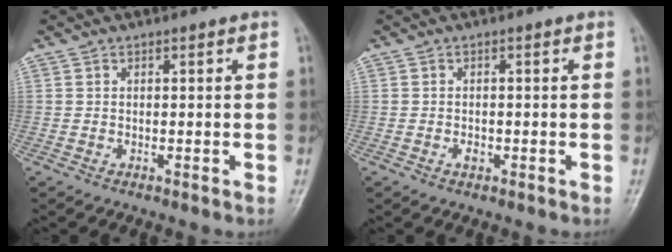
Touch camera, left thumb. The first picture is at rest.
{"total": 1.3, "force": [-0.6, 0.9, 0.6], "torque": [-0.009, 0.007, -0.010]}